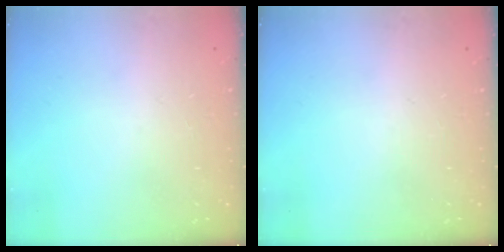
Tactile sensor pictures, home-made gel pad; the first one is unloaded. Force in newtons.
{"total": 0.0}